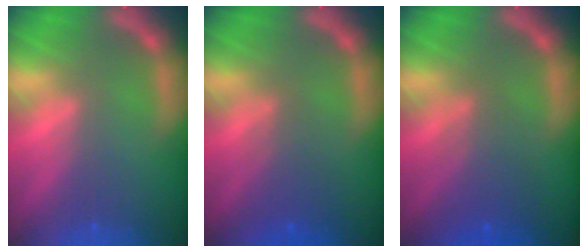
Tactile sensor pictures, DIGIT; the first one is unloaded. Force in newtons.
{"total": 3.0}
{"total": 4.1}